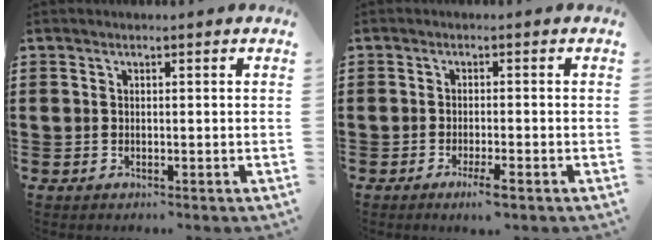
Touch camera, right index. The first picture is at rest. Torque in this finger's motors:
{"motor_torque": [0.55, -0.30, 0.09, 0.04]}